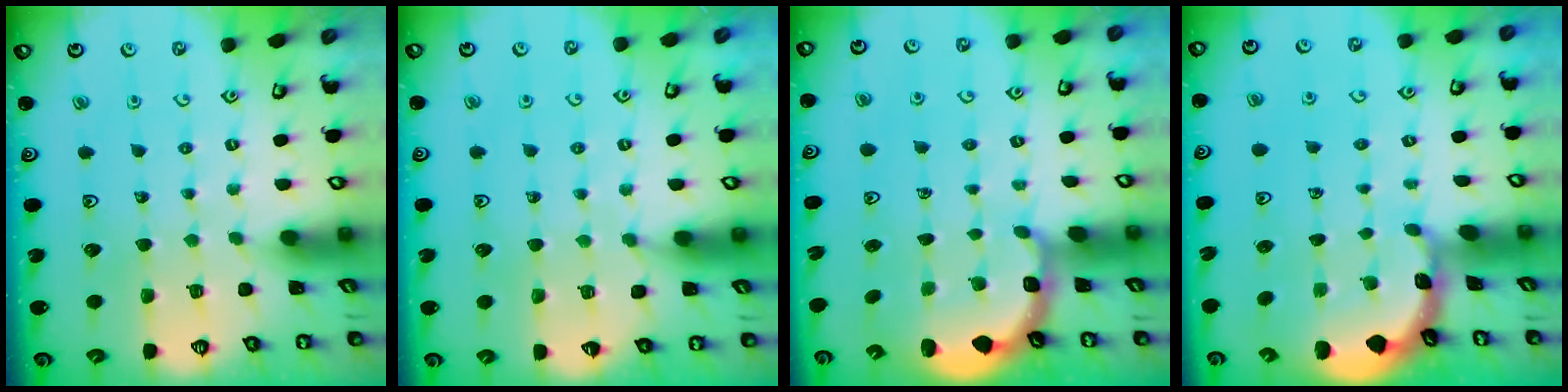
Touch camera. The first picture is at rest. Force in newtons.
{"total": 6.0, "press": 5.9, "slide": 1.3}
{"total": 3.0, "press": 2.0, "slide": 2.2}
{"total": 1.5, "press": 1.5, "slide": 0.1}